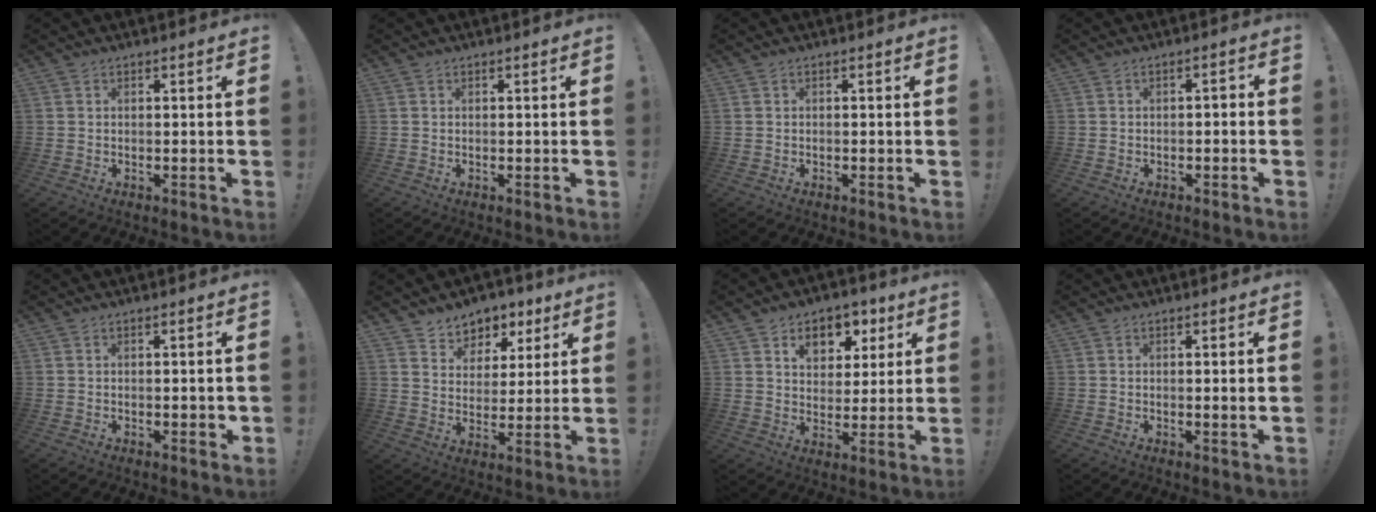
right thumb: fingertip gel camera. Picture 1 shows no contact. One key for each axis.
{"total": 0.0}
{"total": 0.0}
{"total": 1.7, "fx": -1.3, "fy": 0.5, "fz": 1.0, "tx": -0.020, "ty": 0.007, "tz": -0.024}
{"total": 1.7, "fx": -0.2, "fy": 0.5, "fz": 1.6, "tx": -0.022, "ty": 0.002, "tz": -0.003}
{"total": 6.8, "fx": 4.3, "fy": 5.3, "fz": 0.5, "tx": -0.008, "ty": -0.037, "tz": 0.085}
{"total": 9.6, "fx": 5.1, "fy": 6.8, "fz": 4.5, "tx": -0.051, "ty": -0.029, "tz": 0.093}
{"total": 2.0, "fx": 0.5, "fy": -0.2, "fz": 1.9, "tx": -0.031, "ty": -0.003, "tz": 0.007}